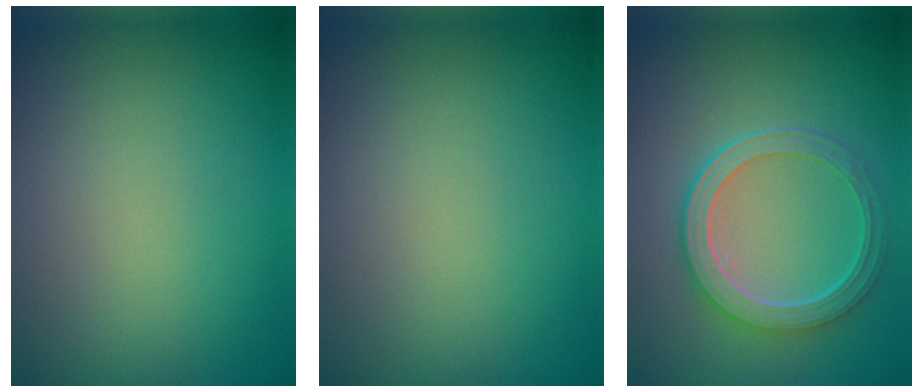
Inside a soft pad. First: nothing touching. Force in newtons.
{"total": 0.0}
{"total": 4.6, "press": 3.7, "slide": 2.7}